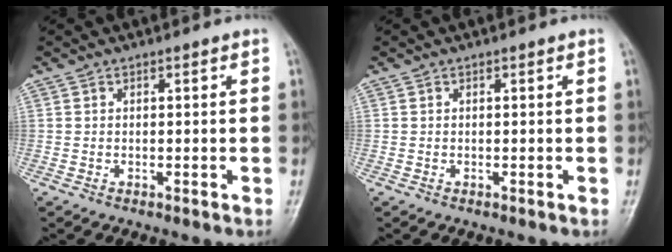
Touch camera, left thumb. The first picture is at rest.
{"total": 0.0}